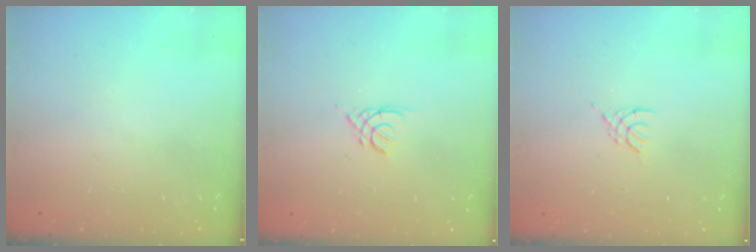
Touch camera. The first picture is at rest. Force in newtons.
{"total": 2.5, "press": 2.5, "slide": 0.6}
{"total": 2.6, "press": 2.5, "slide": 0.6}